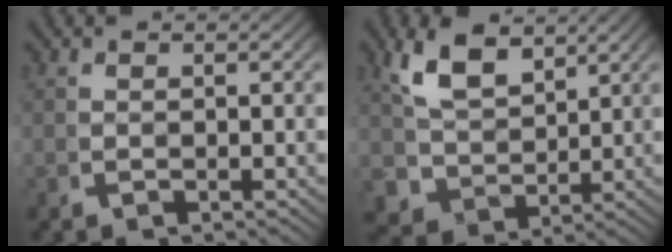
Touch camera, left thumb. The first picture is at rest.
{"total": 5.1, "force": [2.3, 3.9, 2.5], "torque": [-0.077, -0.024, 0.058]}